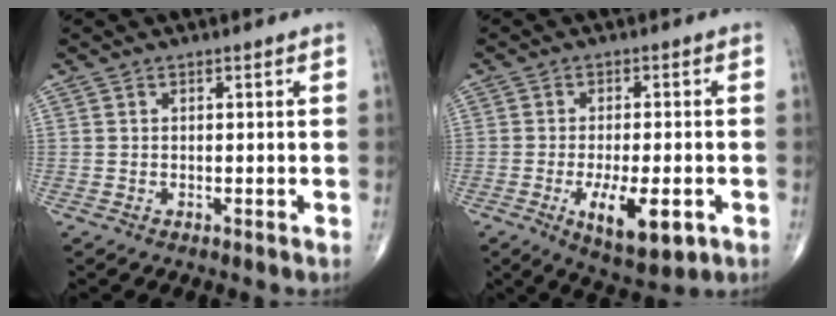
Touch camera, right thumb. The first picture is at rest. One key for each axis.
{"total": 10.3, "fx": -3.5, "fy": 3.9, "fz": 8.9, "tx": -0.138, "ty": -0.005, "tz": -0.046}